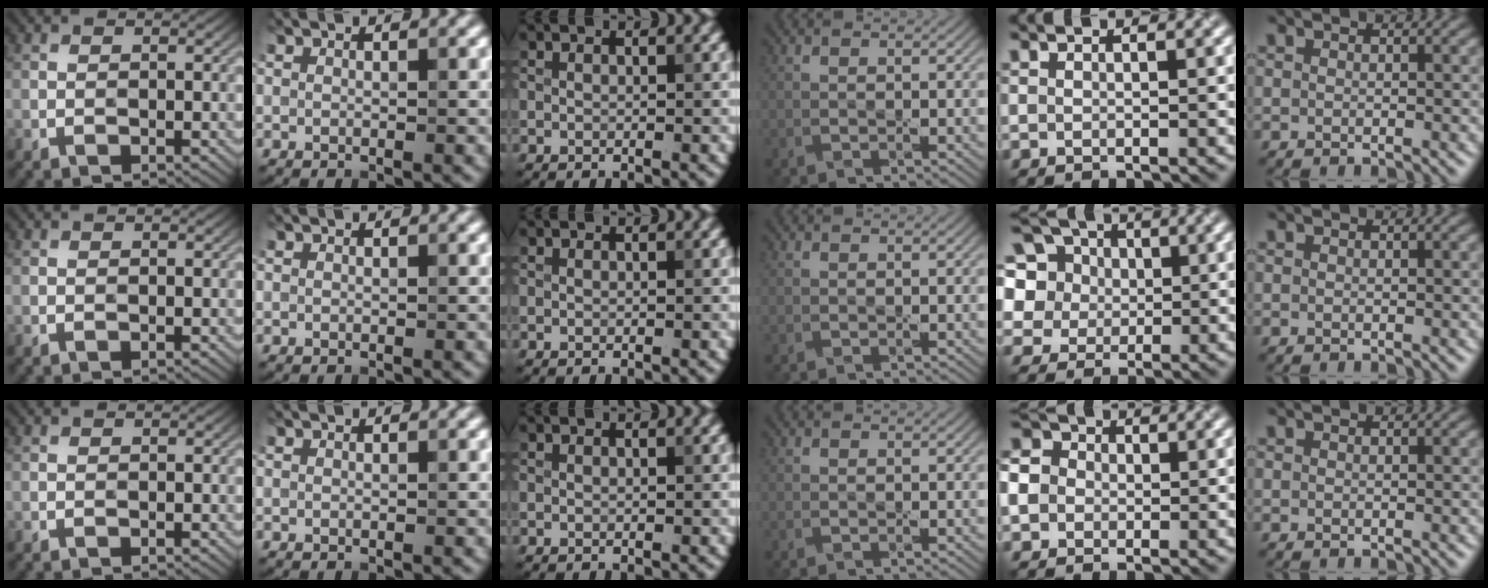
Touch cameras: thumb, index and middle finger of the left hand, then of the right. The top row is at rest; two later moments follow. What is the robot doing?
{"motion": "press", "object": "toy piano key"}